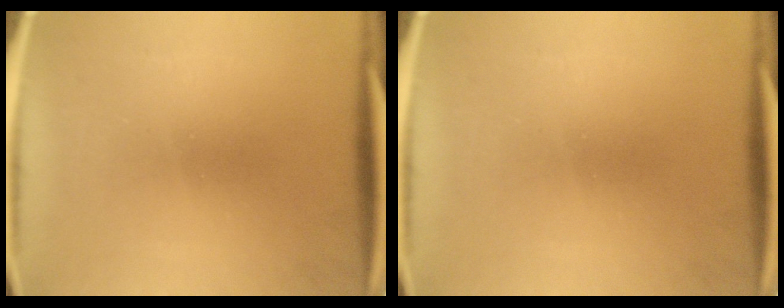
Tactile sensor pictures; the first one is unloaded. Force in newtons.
{"total": 0.0}